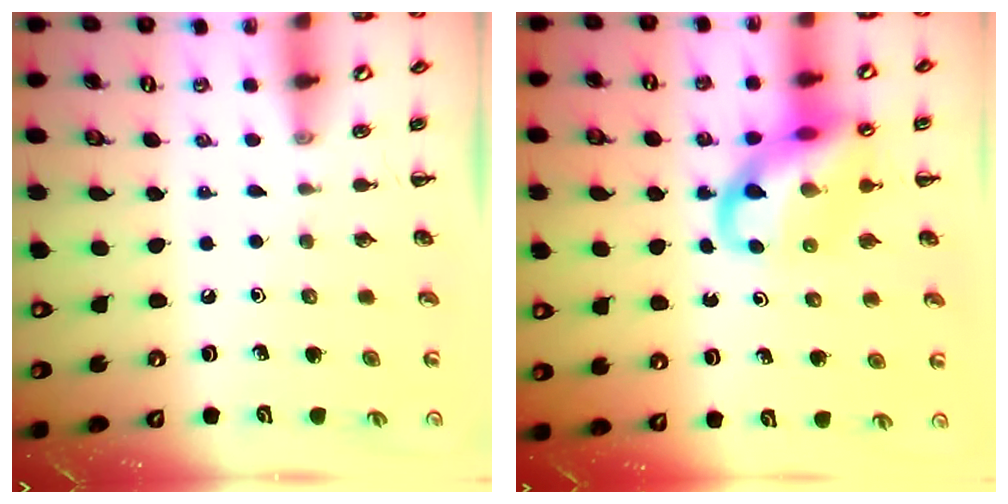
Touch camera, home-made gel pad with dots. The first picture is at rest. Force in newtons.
{"total": 14.7, "press": 14.4, "slide": 2.9}